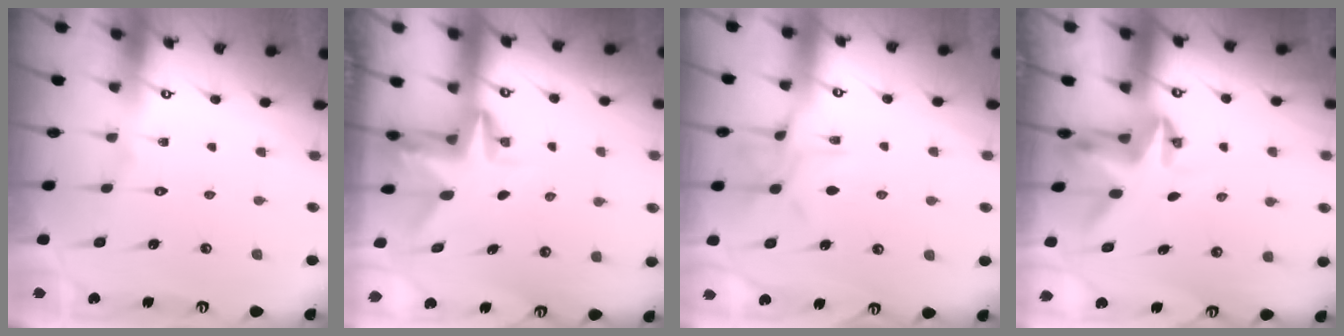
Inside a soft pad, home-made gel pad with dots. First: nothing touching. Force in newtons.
{"total": 3.0, "press": 3.0, "slide": 0.2}
{"total": 8.2, "press": 8.2, "slide": 0.5}
{"total": 3.5, "press": 3.5, "slide": 0.1}